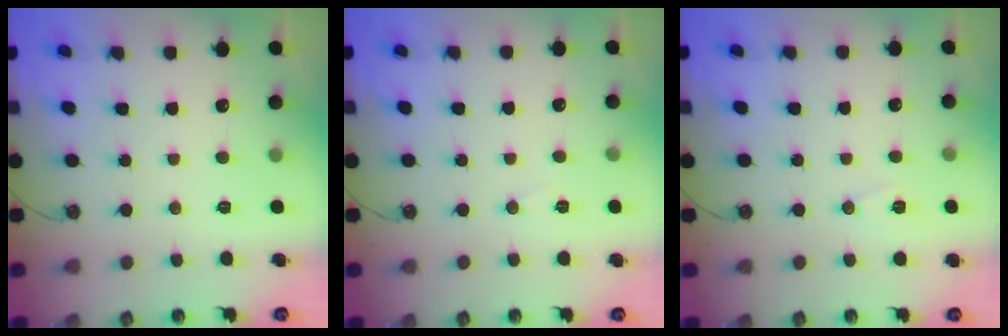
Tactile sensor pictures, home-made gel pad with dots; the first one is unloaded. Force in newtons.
{"total": 5.3, "press": 3.0, "slide": 4.4}
{"total": 7.2, "press": 5.6, "slide": 4.5}